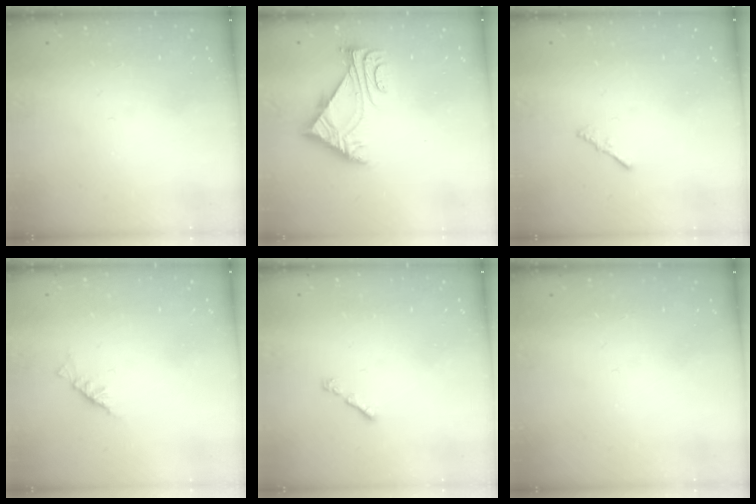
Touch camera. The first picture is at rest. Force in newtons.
{"total": 5.6, "press": 5.5, "slide": 1.2}
{"total": 0.7, "press": 0.6, "slide": 0.3}
{"total": 2.3, "press": 2.2, "slide": 0.5}
{"total": 0.9, "press": 0.8, "slide": 0.5}
{"total": 0.0}